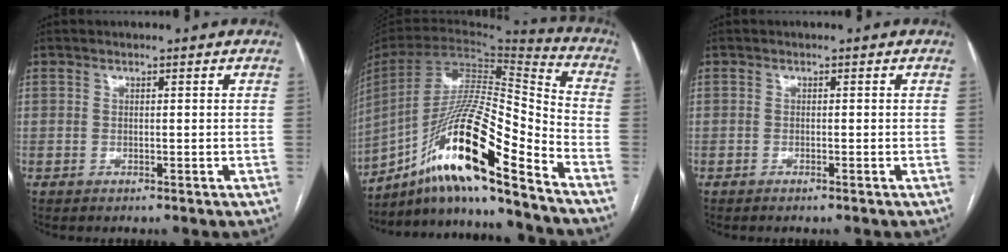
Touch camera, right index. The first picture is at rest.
{"total": 21.3, "force": [-14.0, 1.2, 16.0], "torque": [-0.314, -0.001, -0.256]}
{"total": 0.6, "force": [-0.4, -0.1, 0.4], "torque": [-0.008, 0.000, -0.008]}